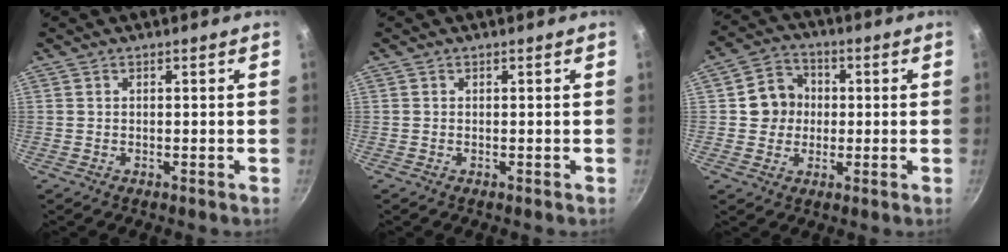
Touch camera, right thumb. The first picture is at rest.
{"total": 0.0}
{"total": 8.1, "force": [0.2, 7.4, 3.2], "torque": [-0.021, 0.015, -0.007]}